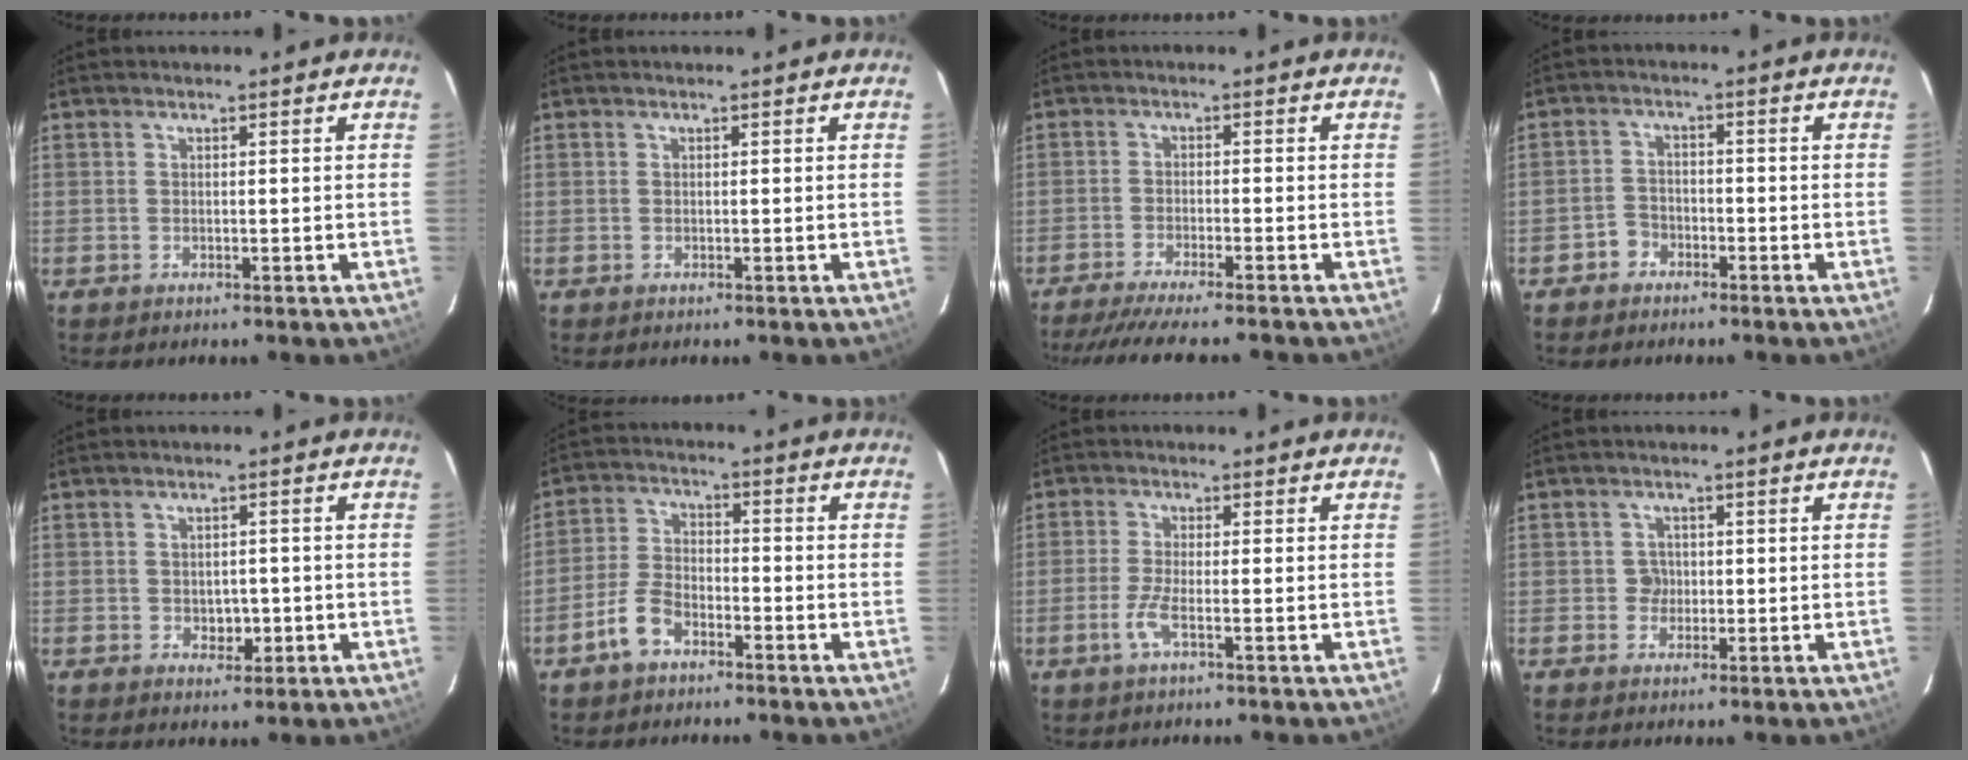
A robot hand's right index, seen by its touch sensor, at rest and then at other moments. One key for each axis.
{"total": 0.0}
{"total": 13.5, "fx": -12.0, "fy": 0.2, "fz": 6.3, "tx": -0.088, "ty": -0.033, "tz": -0.175}
{"total": 2.9, "fx": -1.8, "fy": 2.2, "fz": 0.5, "tx": -0.012, "ty": 0.009, "tz": -0.038}
{"total": 2.7, "fx": -0.7, "fy": 1.9, "fz": 1.8, "tx": -0.020, "ty": 0.004, "tz": -0.005}
{"total": 6.0, "fx": -3.8, "fy": 3.1, "fz": 3.5, "tx": -0.085, "ty": 0.009, "tz": -0.075}
{"total": 3.0, "fx": -1.4, "fy": 0.2, "fz": 2.7, "tx": -0.059, "ty": -0.004, "tz": -0.031}
{"total": 1.8, "fx": -0.2, "fy": 1.7, "fz": 0.6, "tx": -0.005, "ty": 0.005, "tz": -0.004}